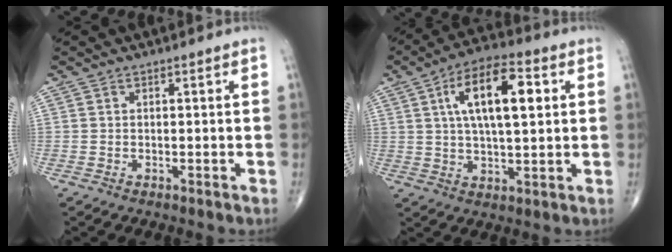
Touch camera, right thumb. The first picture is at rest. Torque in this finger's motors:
{"motor_torque": [0.04, 0.35, 0.75, 0.04, 0.31]}